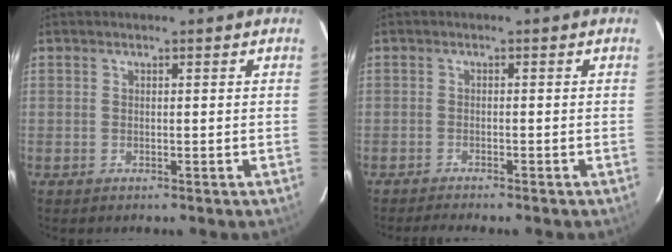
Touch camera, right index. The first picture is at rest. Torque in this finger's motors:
{"motor_torque": [0.68, -0.73, 0.24, 0.06]}